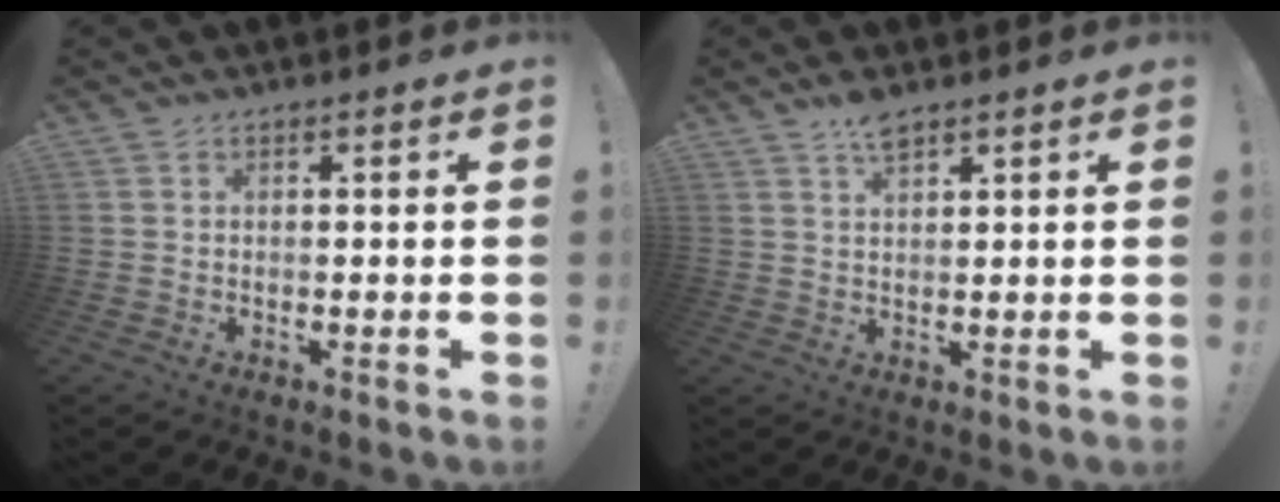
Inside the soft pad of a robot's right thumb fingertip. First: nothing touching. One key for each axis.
{"total": 4.0, "fx": 2.9, "fy": 1.4, "fz": 2.4, "tx": -0.043, "ty": -0.014, "tz": 0.051}